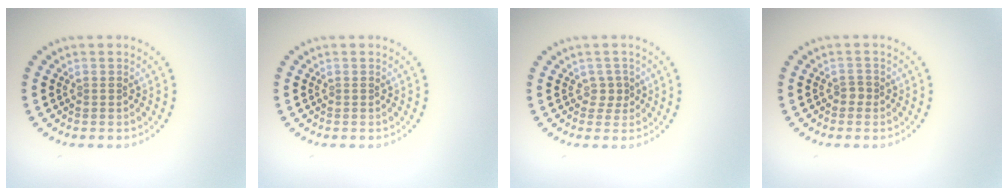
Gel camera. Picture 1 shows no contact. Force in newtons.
{"total": 0.0}
{"total": 1.2, "press": 0.9, "slide": 0.7}
{"total": 0.9, "press": 0.6, "slide": 0.6}